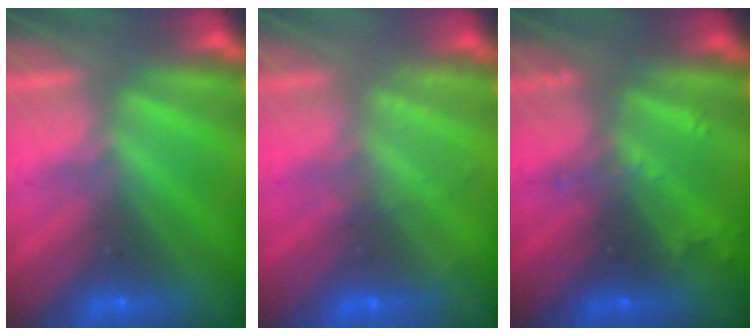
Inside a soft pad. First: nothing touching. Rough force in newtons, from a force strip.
{"total": 1.7}
{"total": 2.4}